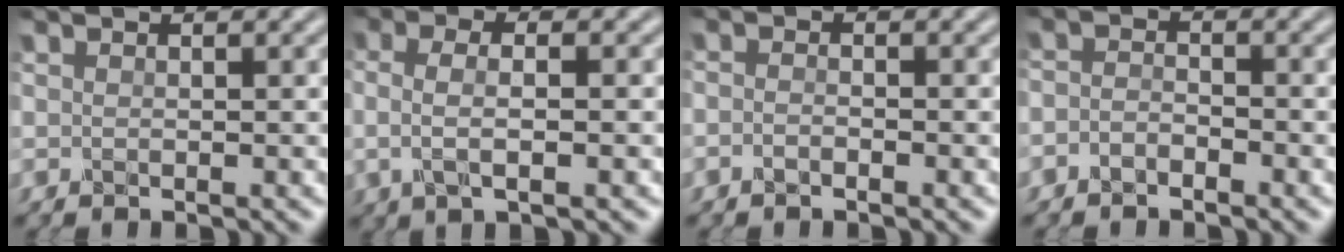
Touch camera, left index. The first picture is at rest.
{"total": 3.3, "force": [-0.1, 1.2, 3.1], "torque": [-0.064, 0.002, -0.006]}
{"total": 0.9, "force": [-0.7, 0.3, 0.5], "torque": [-0.015, 0.002, -0.018]}
{"total": 1.6, "force": [-1.2, 0.7, 0.6], "torque": [-0.015, 0.005, -0.032]}